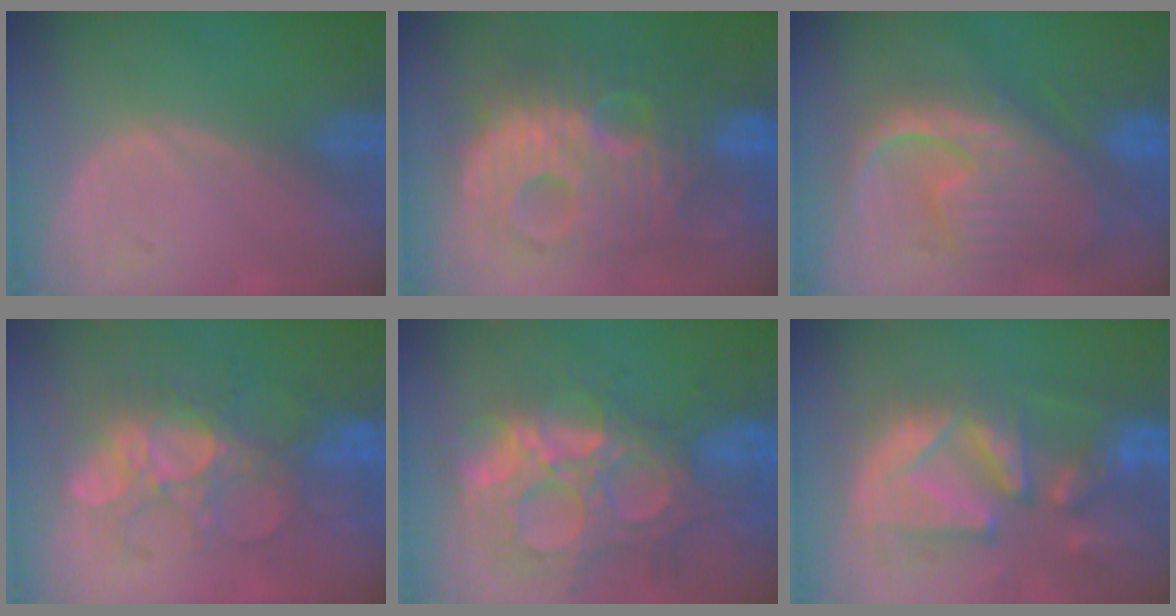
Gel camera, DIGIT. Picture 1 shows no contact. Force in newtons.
{"total": 13.3, "press": 13.2, "slide": 1.3}
{"total": 12.6, "press": 10.8, "slide": 6.5}
{"total": 8.7, "press": 8.5, "slide": 1.6}
{"total": 14.8, "press": 12.3, "slide": 8.3}
{"total": 13.2, "press": 11.3, "slide": 6.9}